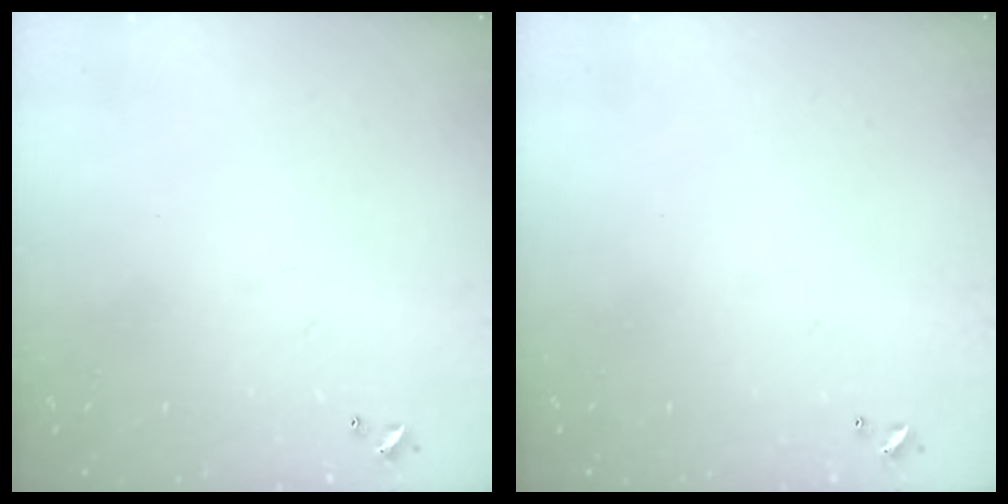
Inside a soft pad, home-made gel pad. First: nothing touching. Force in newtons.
{"total": 0.0}